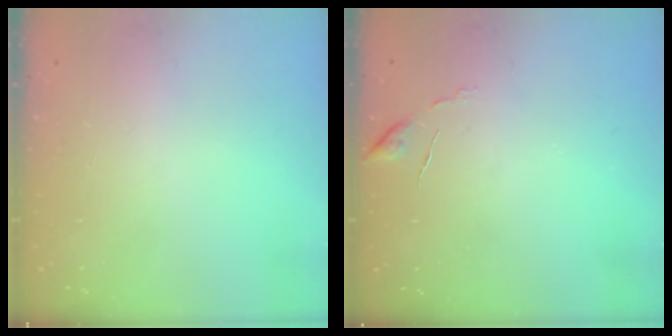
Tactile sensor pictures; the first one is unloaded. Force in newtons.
{"total": 6.4, "press": 6.4, "slide": 0.5}